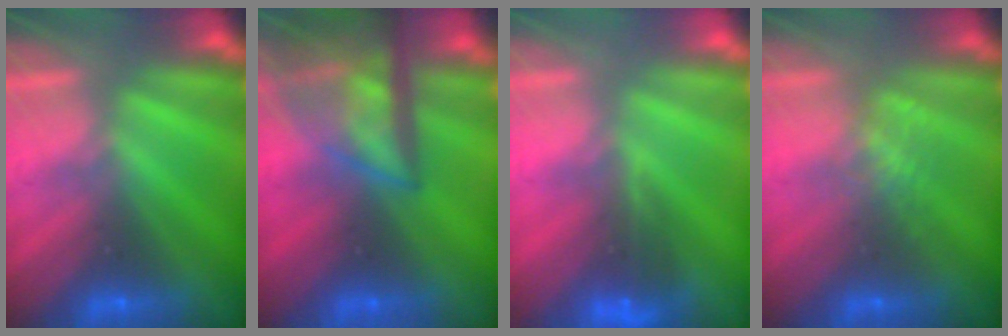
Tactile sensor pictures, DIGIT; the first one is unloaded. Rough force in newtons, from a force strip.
{"total": 9.0}
{"total": 4.5}
{"total": 2.0}